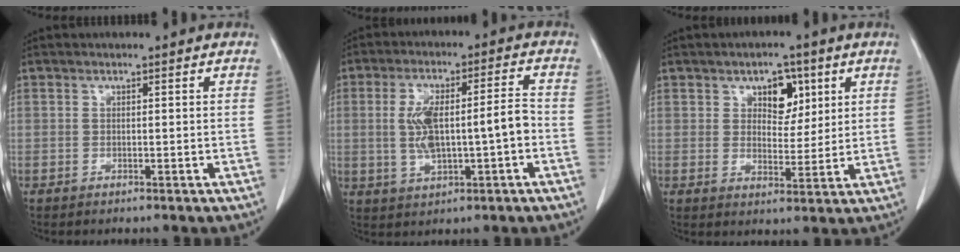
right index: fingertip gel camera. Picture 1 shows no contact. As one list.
[{"total": 9.8, "force": [-0.8, 2.4, 9.5], "torque": [-0.177, 0.024, -0.002]}, {"total": 5.7, "force": [2.7, 3.4, 3.7], "torque": [-0.050, 0.008, 0.043]}]